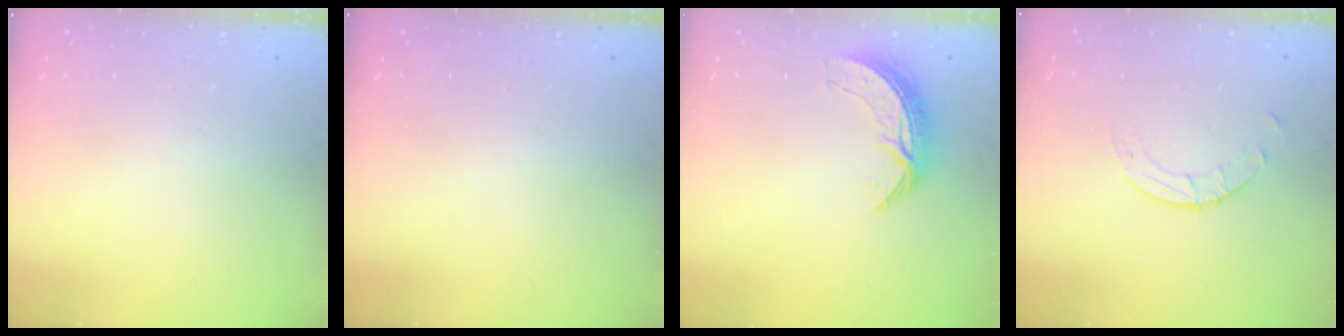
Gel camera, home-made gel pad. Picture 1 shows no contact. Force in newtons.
{"total": 0.0}
{"total": 7.3, "press": 7.3, "slide": 0.2}
{"total": 2.6, "press": 2.6, "slide": 0.2}